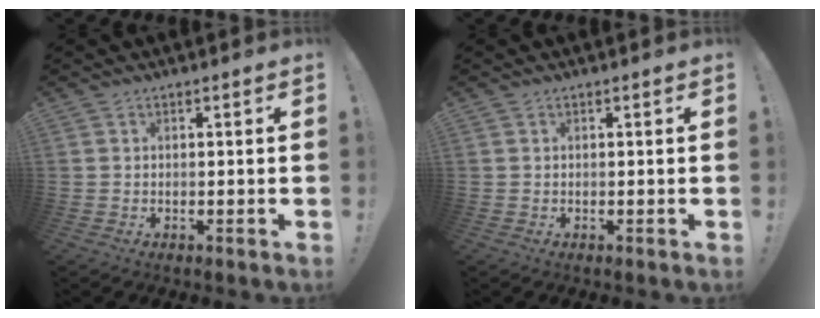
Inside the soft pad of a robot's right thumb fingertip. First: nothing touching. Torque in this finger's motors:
{"motor_torque": [0.01, 0.02, -0.02, 0.01, 0.04]}